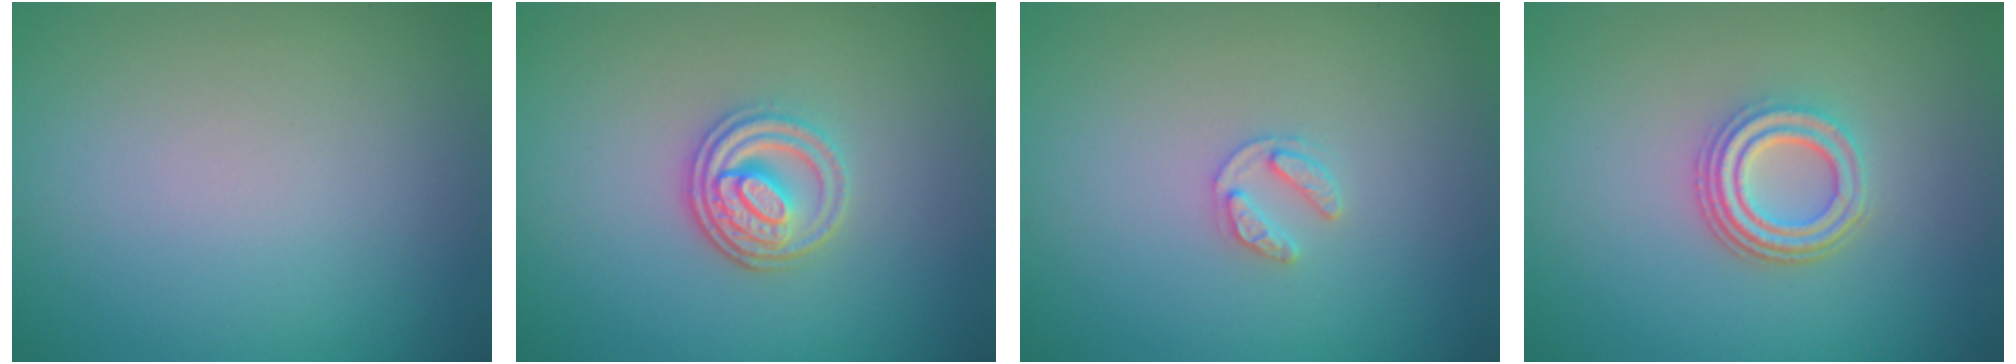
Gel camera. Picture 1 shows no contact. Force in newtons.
{"total": 3.6, "press": 3.1, "slide": 1.9}
{"total": 1.6, "press": 1.6, "slide": 0.3}
{"total": 3.9, "press": 3.0, "slide": 2.5}